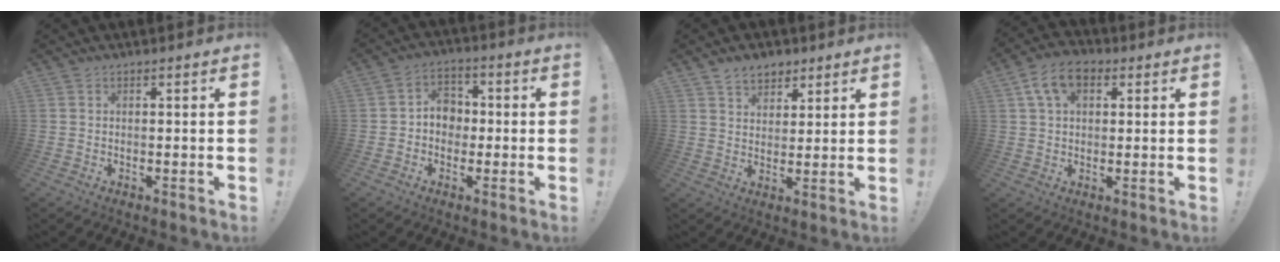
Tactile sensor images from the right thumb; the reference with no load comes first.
{"total": 7.3, "force": [-0.5, 6.3, 3.6], "torque": [-0.054, 0.014, -0.006]}
{"total": 6.4, "force": [4.5, 4.4, 1.5], "torque": [-0.011, -0.028, 0.083]}
{"total": 9.5, "force": [3.6, 5.9, 6.6], "torque": [-0.110, 0.007, 0.071]}